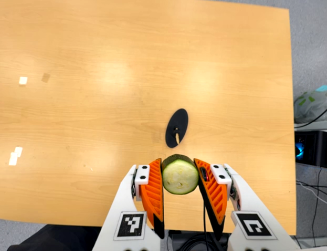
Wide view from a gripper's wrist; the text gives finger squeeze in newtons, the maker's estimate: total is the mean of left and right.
{"total": 11.3, "left": 12.8, "right": 9.9}